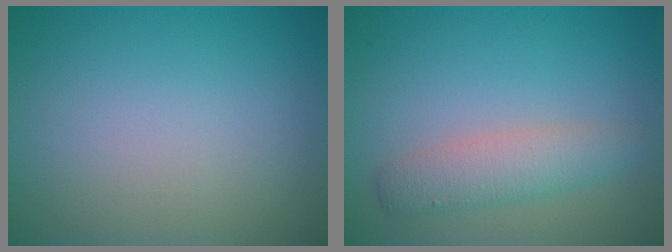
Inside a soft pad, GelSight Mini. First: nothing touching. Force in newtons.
{"total": 3.0, "press": 3.0, "slide": 0.1}